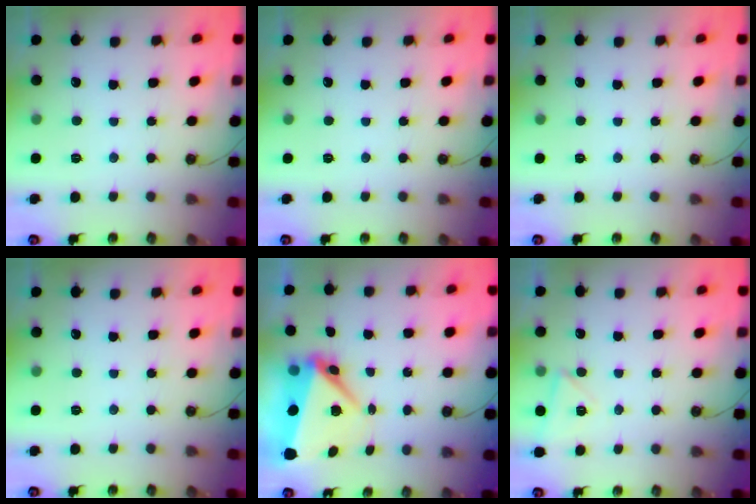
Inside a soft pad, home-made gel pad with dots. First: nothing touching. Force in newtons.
{"total": 0.0}
{"total": 0.0}
{"total": 0.0}
{"total": 9.0, "press": 8.9, "slide": 1.6}
{"total": 5.2, "press": 4.5, "slide": 2.6}